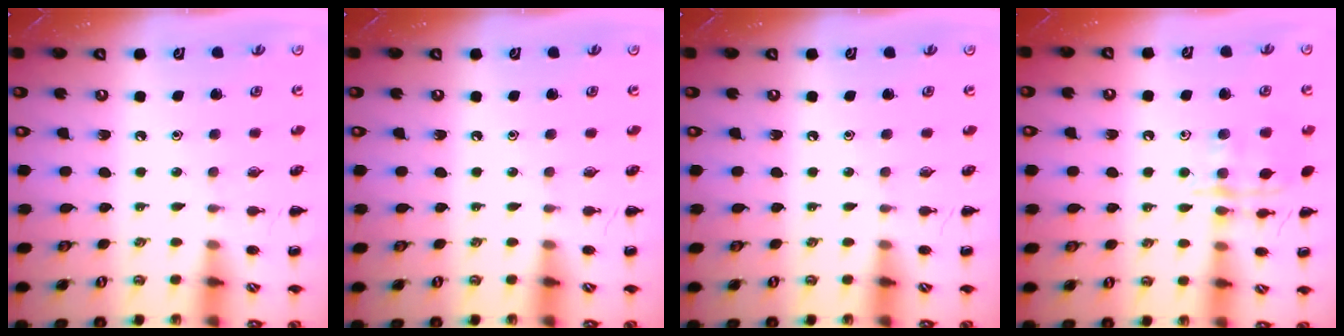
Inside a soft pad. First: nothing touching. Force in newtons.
{"total": 0.0}
{"total": 0.0}
{"total": 12.9, "press": 12.9, "slide": 0.6}